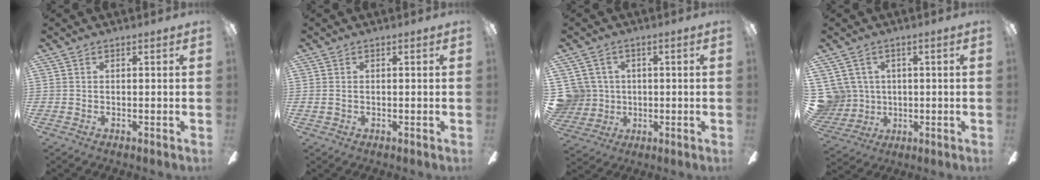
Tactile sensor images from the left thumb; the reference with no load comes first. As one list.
[{"total": 0.8, "force": [0.0, 0.6, 0.5], "torque": [-0.009, 0.004, 0.000]}, {"total": 7.6, "force": [1.4, 7.4, 1.0], "torque": [-0.054, -0.004, 0.034]}, {"total": 7.9, "force": [2.1, 7.6, 1.3], "torque": [-0.068, -0.008, 0.049]}]